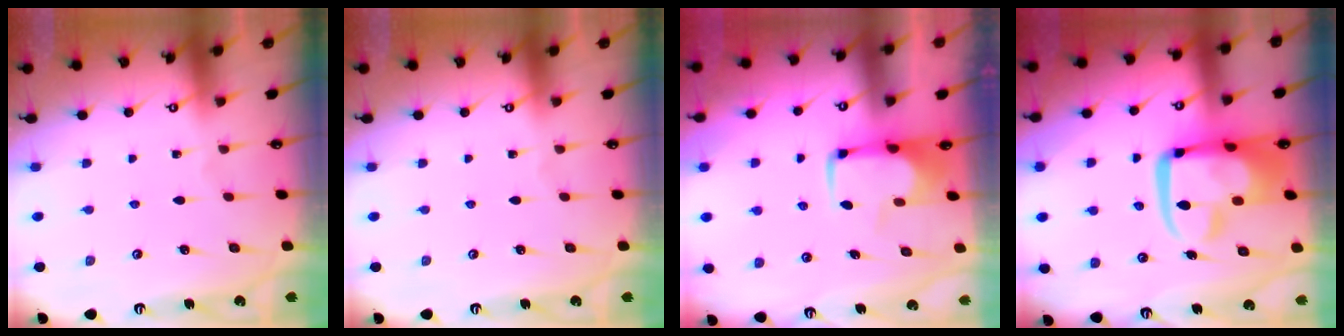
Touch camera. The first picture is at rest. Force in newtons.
{"total": 0.0}
{"total": 1.7, "press": 1.6, "slide": 0.5}
{"total": 16.0, "press": 15.8, "slide": 2.1}